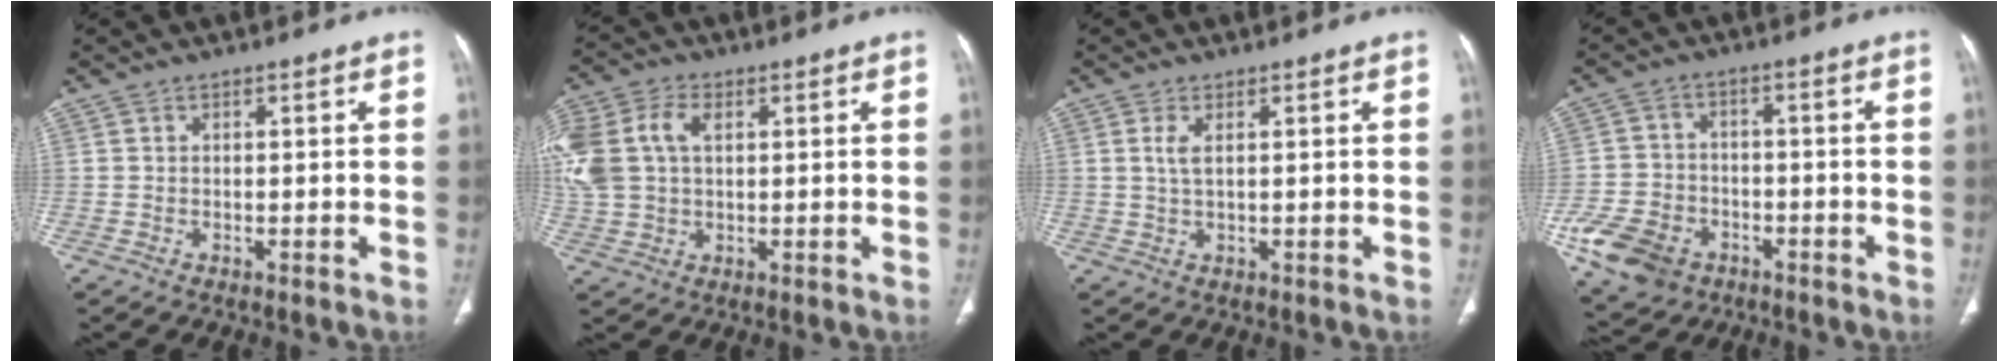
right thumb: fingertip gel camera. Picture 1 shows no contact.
{"total": 16.6, "force": [4.0, 11.6, 11.2], "torque": [-0.293, 0.034, 0.080]}
{"total": 2.3, "force": [0.7, 0.8, 2.0], "torque": [-0.051, 0.001, 0.018]}
{"total": 11.2, "force": [-5.2, 8.5, 5.1], "torque": [-0.095, 0.021, -0.083]}